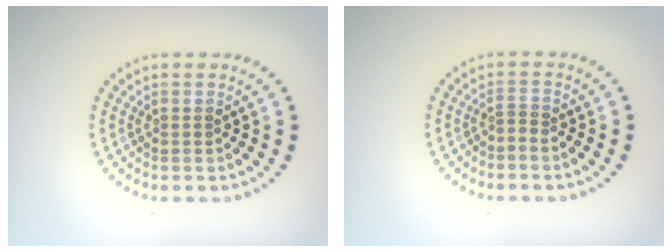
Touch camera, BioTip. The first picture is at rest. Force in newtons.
{"total": 0.6, "press": 0.0, "slide": 0.6}